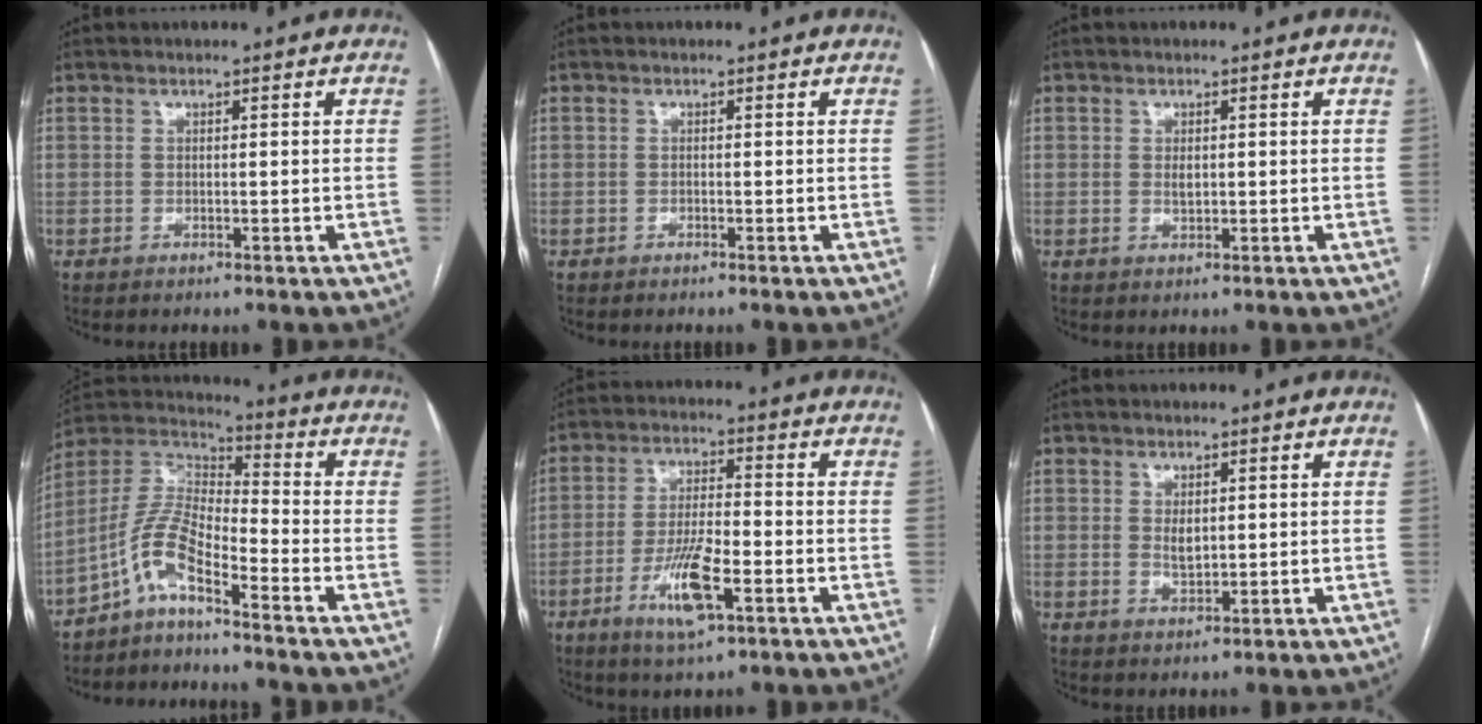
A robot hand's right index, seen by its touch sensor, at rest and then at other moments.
{"total": 0.8, "force": [-0.4, 0.7, 0.0], "torque": [-0.001, 0.005, -0.009]}
{"total": 1.4, "force": [0.1, 1.0, 1.0], "torque": [-0.014, 0.002, 0.004]}
{"total": 8.3, "force": [-5.3, 2.0, 6.1], "torque": [-0.137, 0.025, -0.110]}
{"total": 9.3, "force": [-4.0, 1.8, 8.2], "torque": [-0.163, -0.009, -0.068]}
{"total": 2.5, "force": [0.5, 1.6, 1.8], "torque": [-0.031, -0.002, 0.013]}